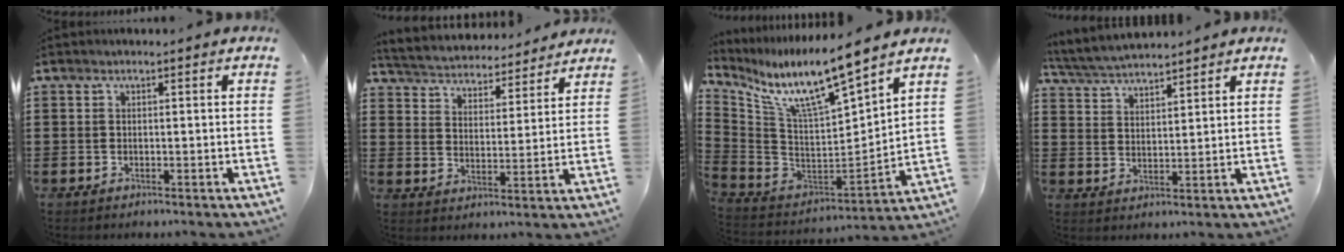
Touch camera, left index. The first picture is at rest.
{"total": 4.0, "force": [4.0, 0.3, -0.1], "torque": [-0.025, -0.032, 0.064]}
{"total": 11.2, "force": [8.5, 0.8, 7.3], "torque": [-0.163, -0.068, 0.138]}
{"total": 4.5, "force": [4.4, 0.4, 0.9], "torque": [-0.036, -0.018, 0.079]}